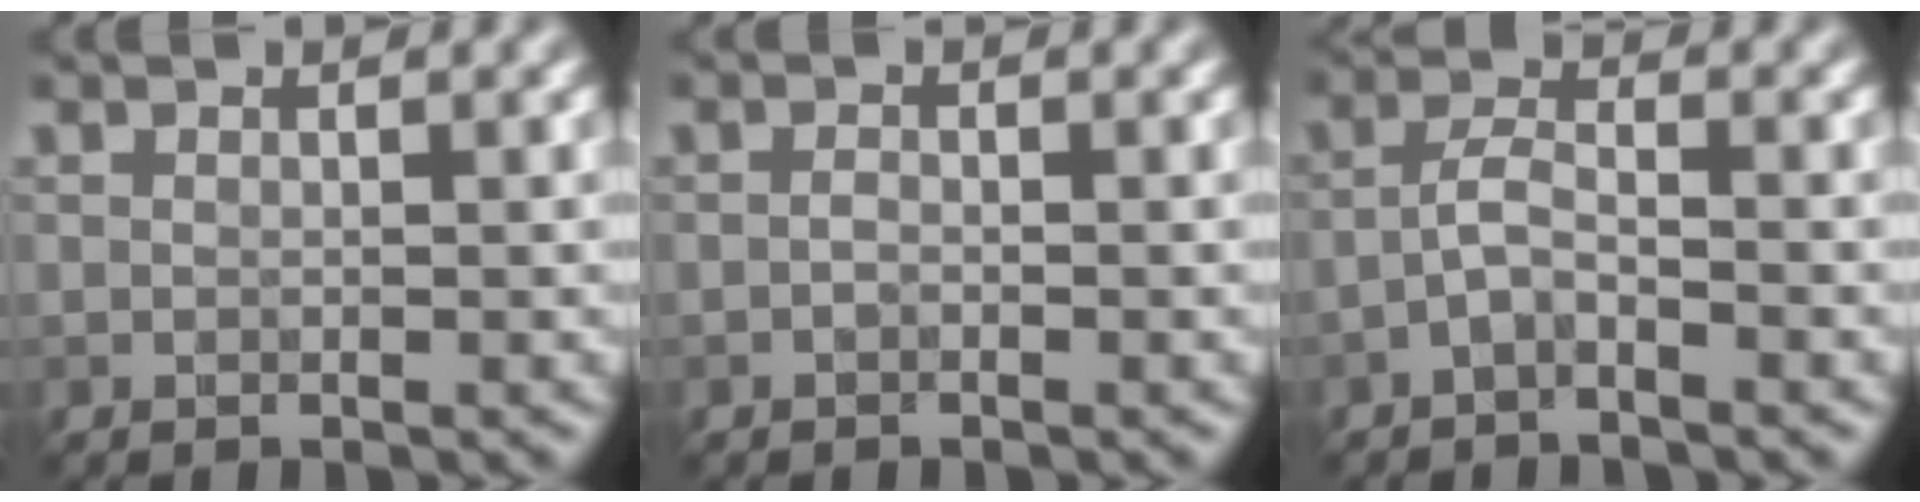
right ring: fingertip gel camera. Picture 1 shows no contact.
{"total": 0.6, "force": [-0.4, 0.2, 0.4], "torque": [-0.009, 0.000, -0.008]}
{"total": 1.9, "force": [-1.2, 0.4, 1.5], "torque": [-0.030, 0.008, -0.031]}